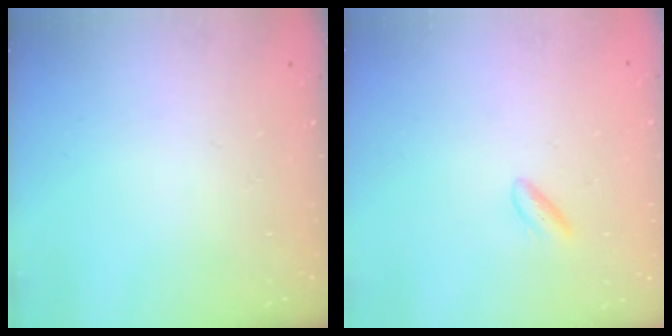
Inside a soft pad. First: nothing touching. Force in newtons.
{"total": 2.7, "press": 2.4, "slide": 1.1}